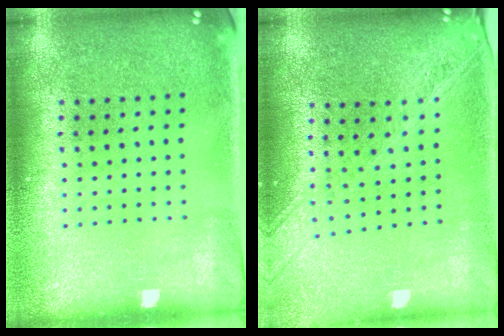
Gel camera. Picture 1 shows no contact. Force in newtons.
{"total": 2.0, "press": 1.8, "slide": 1.0}